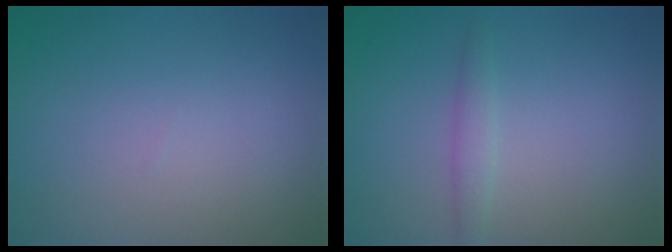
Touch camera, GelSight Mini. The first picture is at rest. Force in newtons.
{"total": 1.4, "press": 1.4, "slide": 0.0}